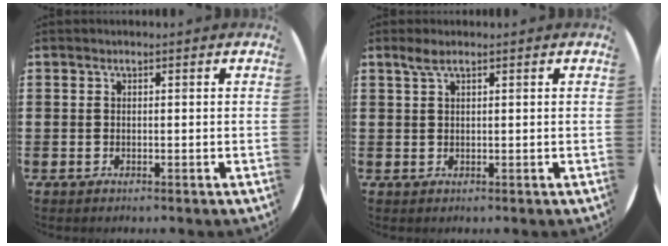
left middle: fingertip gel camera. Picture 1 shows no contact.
{"total": 1.6, "force": [1.1, 0.3, 1.2], "torque": [-0.024, 0.004, 0.019]}